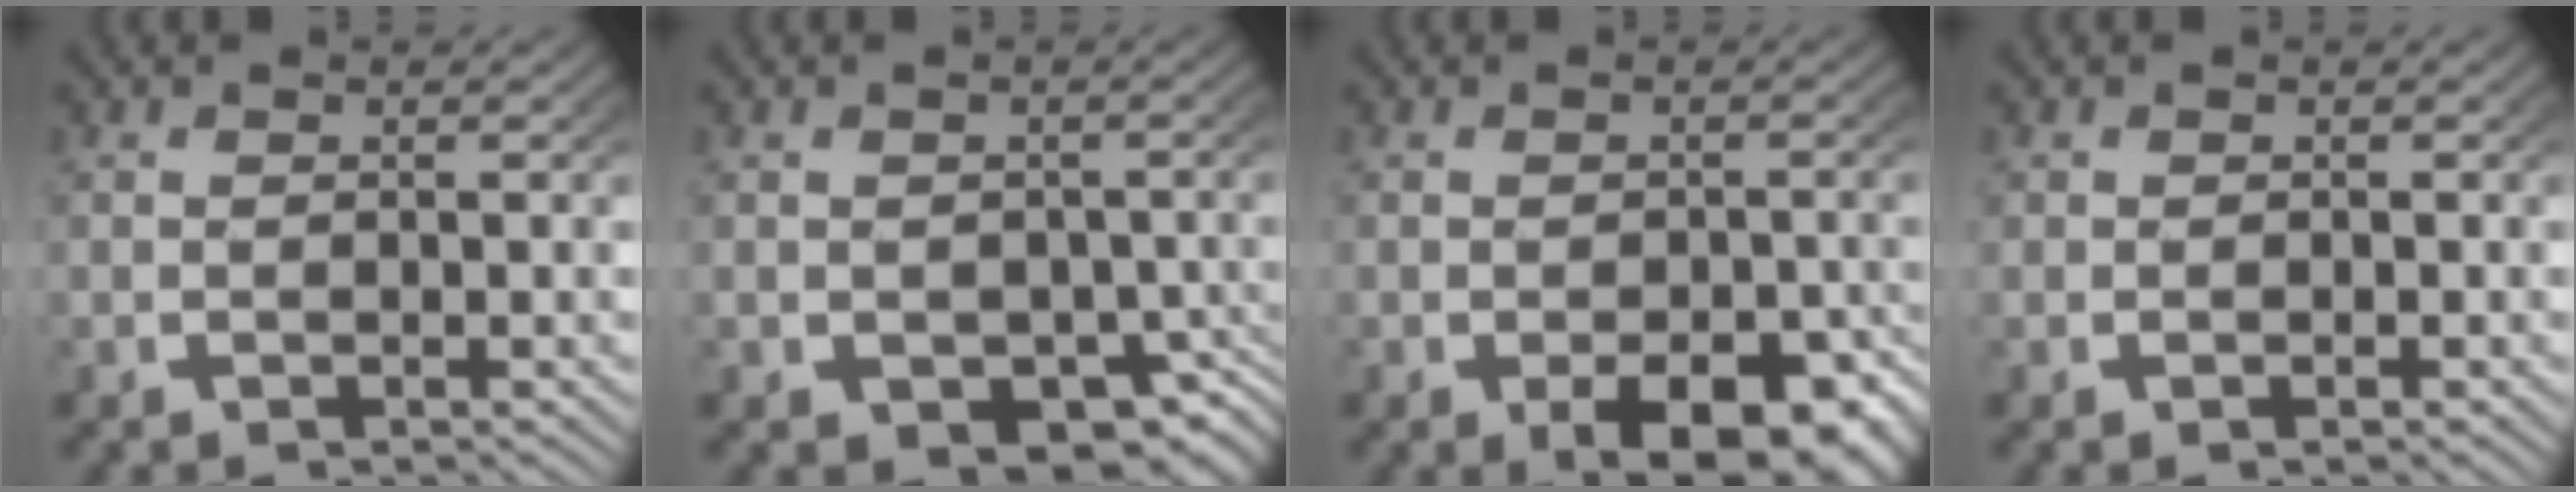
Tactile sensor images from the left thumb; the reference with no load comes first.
{"total": 4.7, "force": [-1.7, 3.2, 3.0], "torque": [-0.042, -0.027, -0.013]}
{"total": 6.1, "force": [-2.5, 3.3, 4.4], "torque": [-0.063, -0.038, -0.022]}
{"total": 0.6, "force": [0.0, 0.5, 0.3], "torque": [-0.006, -0.004, 0.001]}